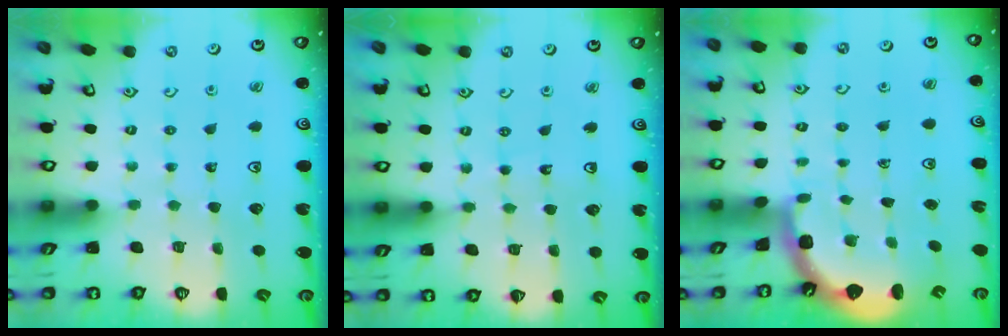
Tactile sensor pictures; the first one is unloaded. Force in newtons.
{"total": 5.4, "press": 5.1, "slide": 1.7}
{"total": 2.6, "press": 1.7, "slide": 1.9}